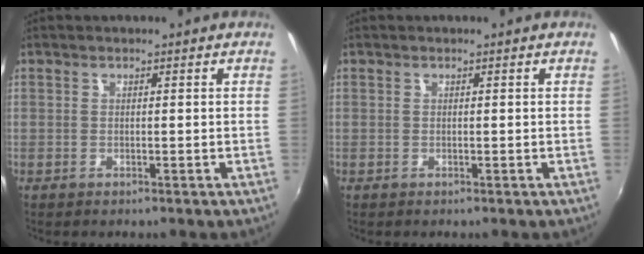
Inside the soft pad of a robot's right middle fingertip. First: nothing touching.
{"total": 0.0}